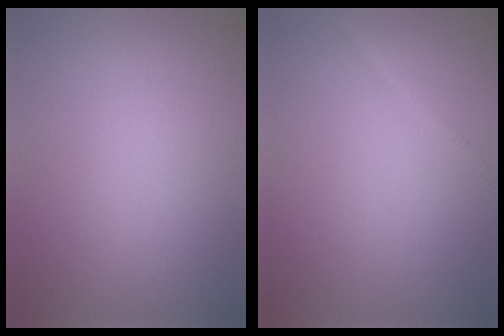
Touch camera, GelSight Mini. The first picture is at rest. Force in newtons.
{"total": 1.4, "press": 1.4, "slide": 0.1}